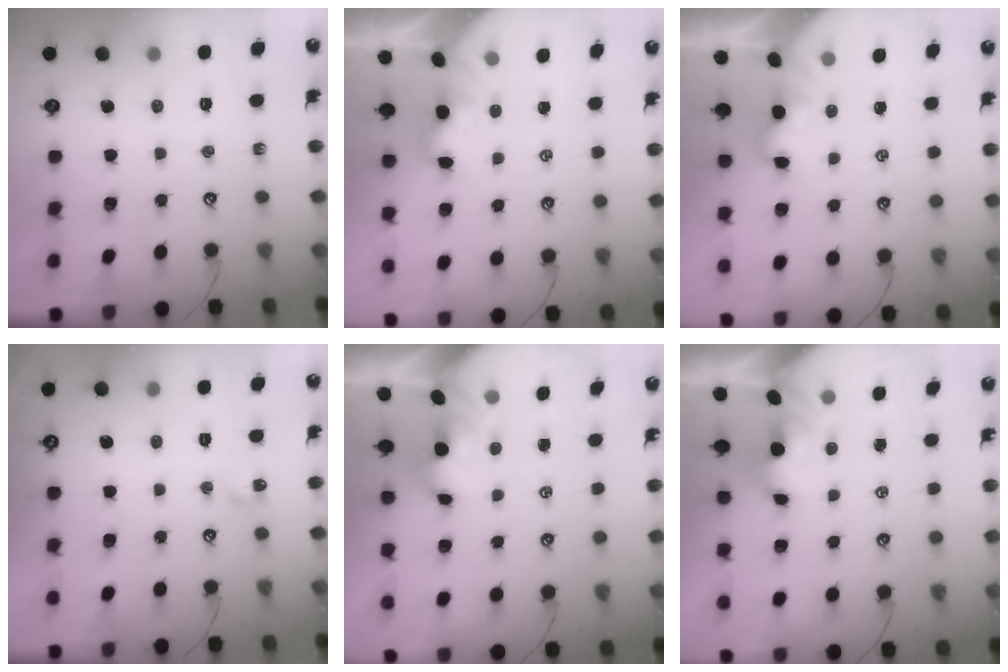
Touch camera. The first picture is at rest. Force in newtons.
{"total": 1.9, "press": 1.9, "slide": 0.6}
{"total": 2.0, "press": 1.9, "slide": 0.5}
{"total": 5.1, "press": 5.1, "slide": 0.2}
{"total": 1.6, "press": 1.5, "slide": 0.7}
{"total": 1.5, "press": 1.3, "slide": 0.7}